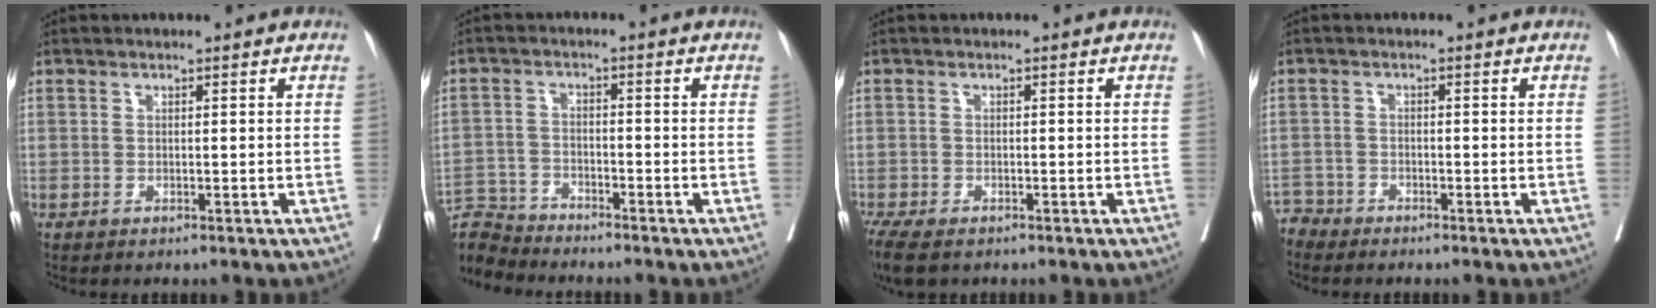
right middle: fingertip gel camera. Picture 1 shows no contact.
{"total": 5.9, "force": [-5.8, 0.0, -1.1], "torque": [0.022, 0.001, -0.112]}
{"total": 6.8, "force": [-4.8, 2.9, 3.8], "torque": [-0.078, -0.016, -0.078]}
{"total": 2.3, "force": [-2.1, 0.4, -0.9], "torque": [0.023, -0.003, -0.045]}